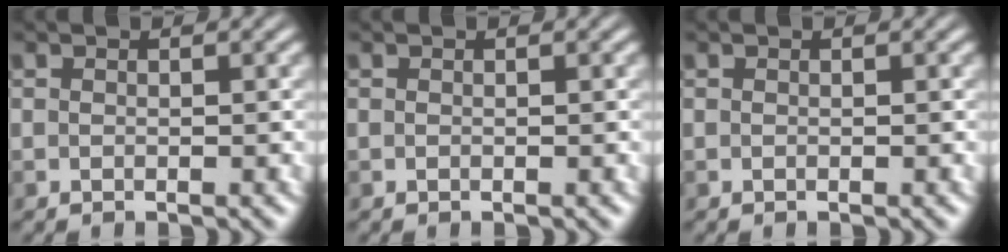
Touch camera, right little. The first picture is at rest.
{"total": 0.0}
{"total": 0.0}